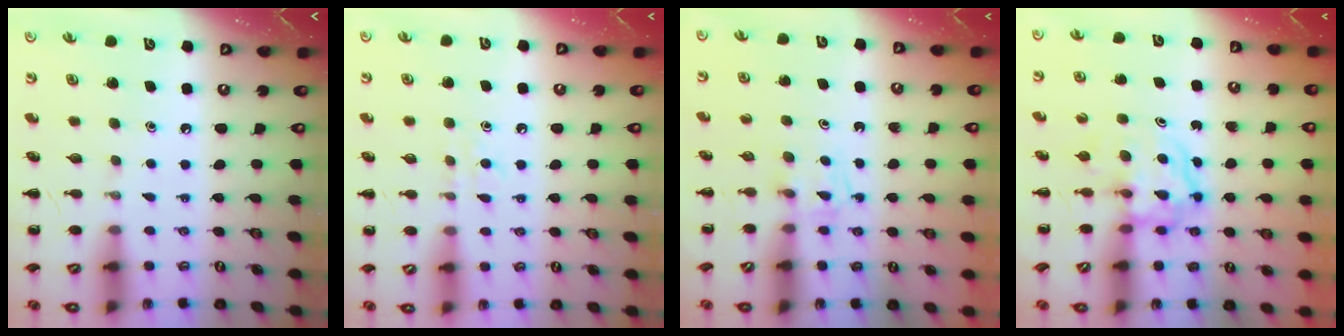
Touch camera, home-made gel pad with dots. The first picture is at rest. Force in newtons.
{"total": 4.2, "press": 4.0, "slide": 1.3}
{"total": 2.4, "press": 2.1, "slide": 1.1}
{"total": 3.8, "press": 3.8, "slide": 0.5}